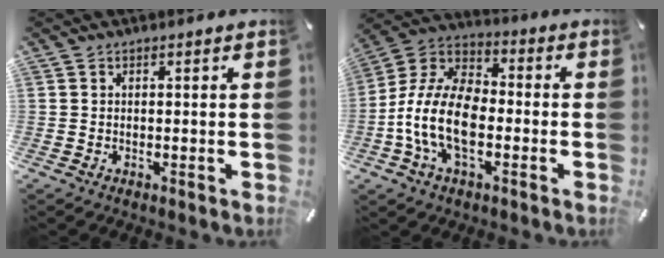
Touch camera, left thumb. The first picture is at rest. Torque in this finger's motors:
{"motor_torque": [0.09, 1.48, 1.69, 1.09, 0.26]}